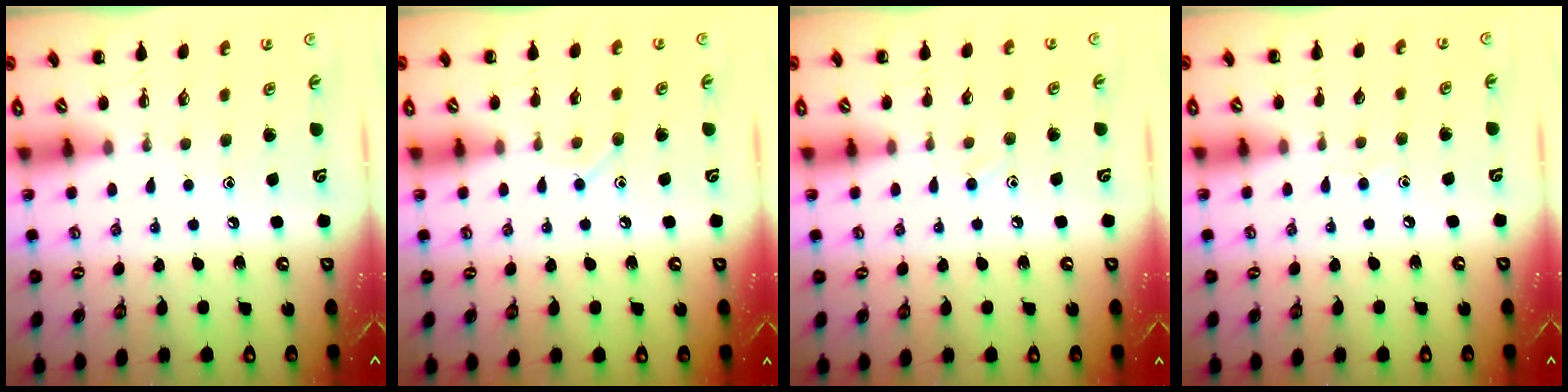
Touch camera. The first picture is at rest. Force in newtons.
{"total": 6.1, "press": 5.9, "slide": 1.7}
{"total": 6.7, "press": 6.2, "slide": 2.4}
{"total": 2.5, "press": 2.3, "slide": 0.9}